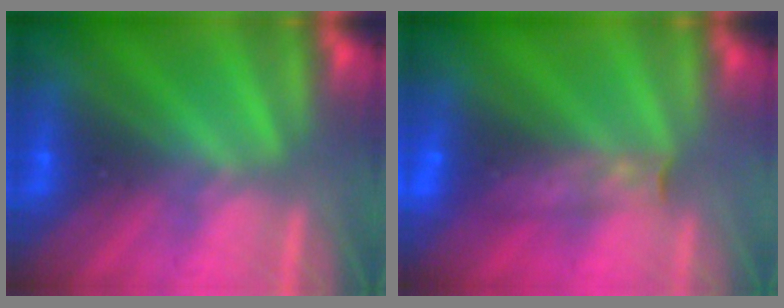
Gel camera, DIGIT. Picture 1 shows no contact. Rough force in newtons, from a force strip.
{"total": 8.5}